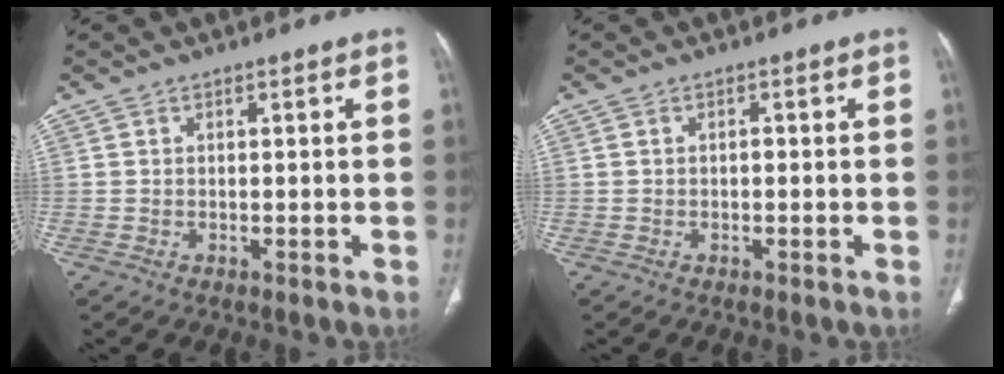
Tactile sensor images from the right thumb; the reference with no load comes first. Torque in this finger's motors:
{"motor_torque": [0.12, 0.07, 0.30, 0.14, -0.01]}